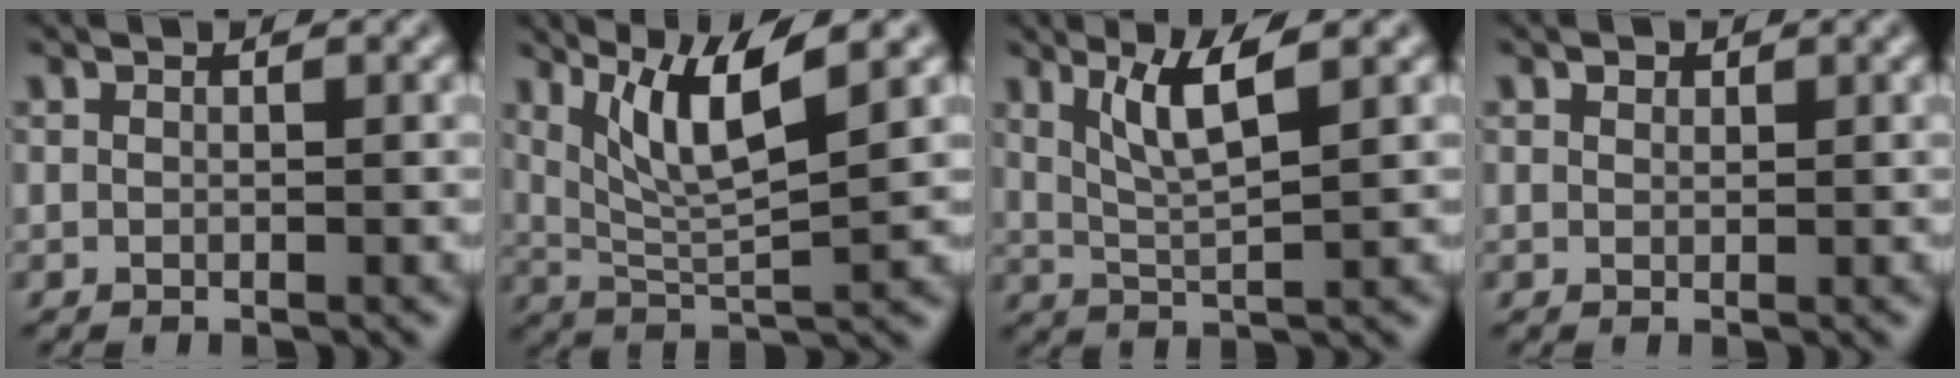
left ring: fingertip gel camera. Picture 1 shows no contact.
{"total": 6.5, "force": [3.3, 1.2, 5.5], "torque": [-0.101, -0.003, 0.066]}
{"total": 4.5, "force": [2.1, 0.8, 3.9], "torque": [-0.079, -0.005, 0.044]}
{"total": 0.8, "force": [0.6, 0.4, 0.2], "torque": [-0.005, 0.000, 0.011]}